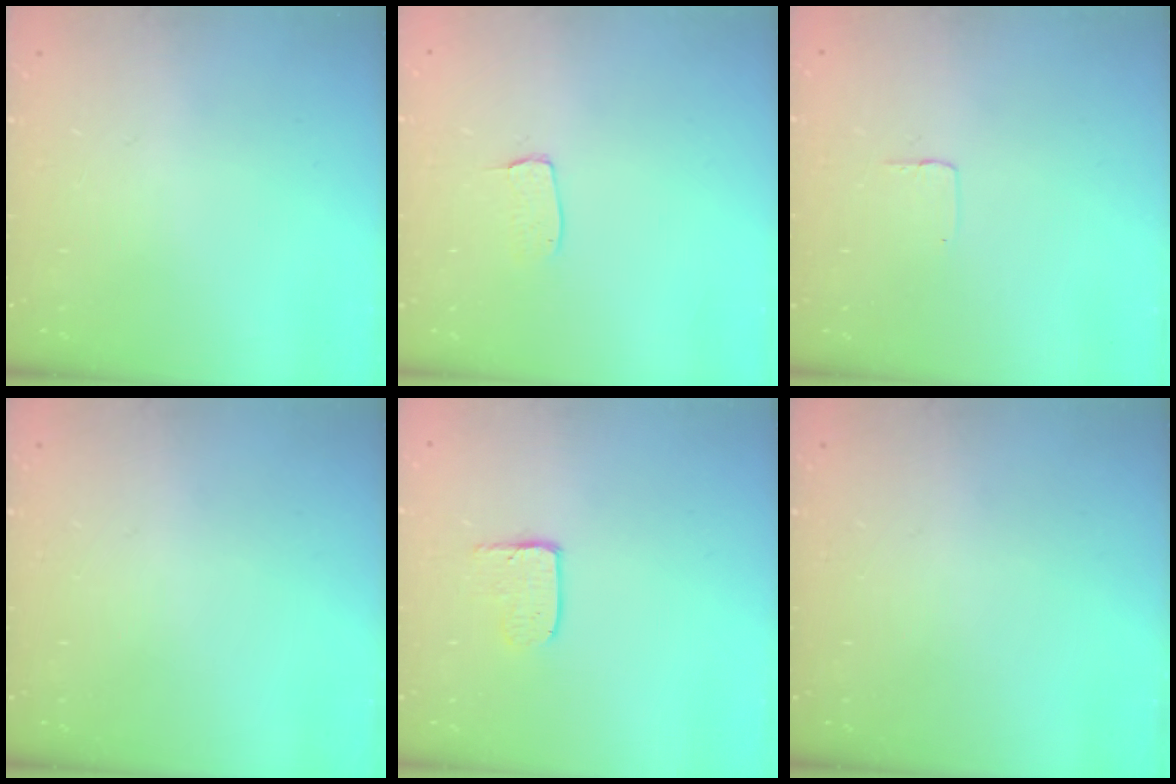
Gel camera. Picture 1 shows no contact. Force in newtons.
{"total": 4.6, "press": 4.6, "slide": 0.3}
{"total": 2.5, "press": 2.5, "slide": 0.1}
{"total": 0.0}
{"total": 3.9, "press": 3.9, "slide": 0.4}
{"total": 0.0}